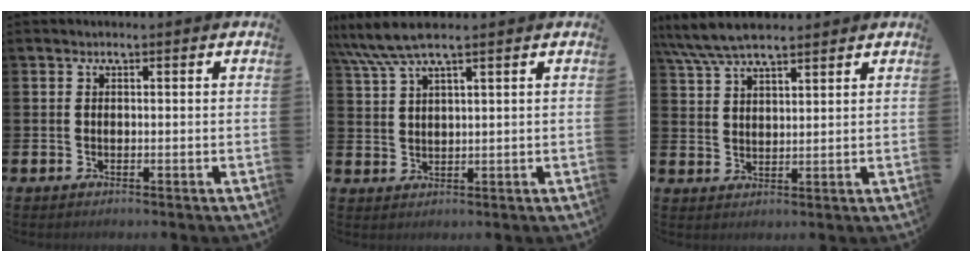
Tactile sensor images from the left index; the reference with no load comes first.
{"total": 5.8, "force": [4.7, 0.7, 3.4], "torque": [-0.082, -0.006, 0.086]}
{"total": 6.8, "force": [6.2, 1.4, 2.6], "torque": [-0.074, -0.013, 0.116]}